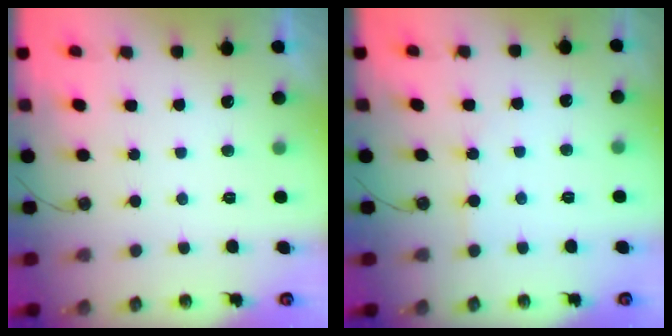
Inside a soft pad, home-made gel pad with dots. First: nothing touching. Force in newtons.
{"total": 2.2, "press": 2.1, "slide": 0.3}